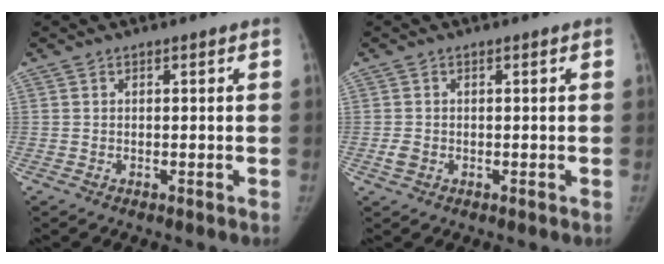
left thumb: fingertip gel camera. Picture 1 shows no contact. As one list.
[{"total": 1.5, "force": [-0.4, 1.2, 0.8], "torque": [-0.017, 0.001, -0.007]}]